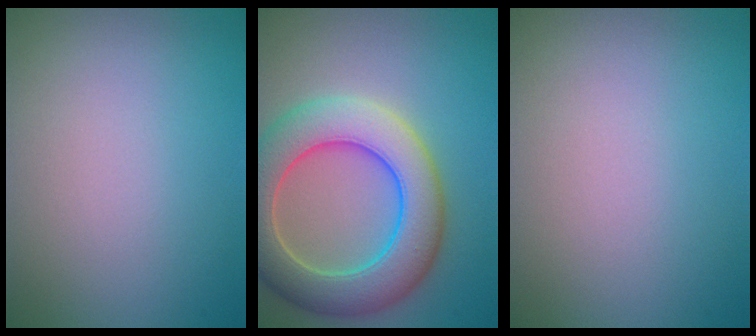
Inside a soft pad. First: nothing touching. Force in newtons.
{"total": 8.6, "press": 8.6, "slide": 0.4}
{"total": 0.0}